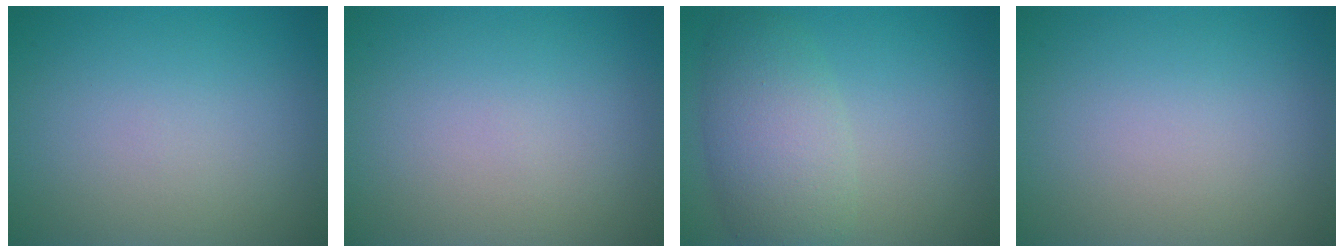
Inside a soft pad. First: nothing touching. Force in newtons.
{"total": 0.0}
{"total": 5.5, "press": 5.5, "slide": 0.2}
{"total": 0.0}